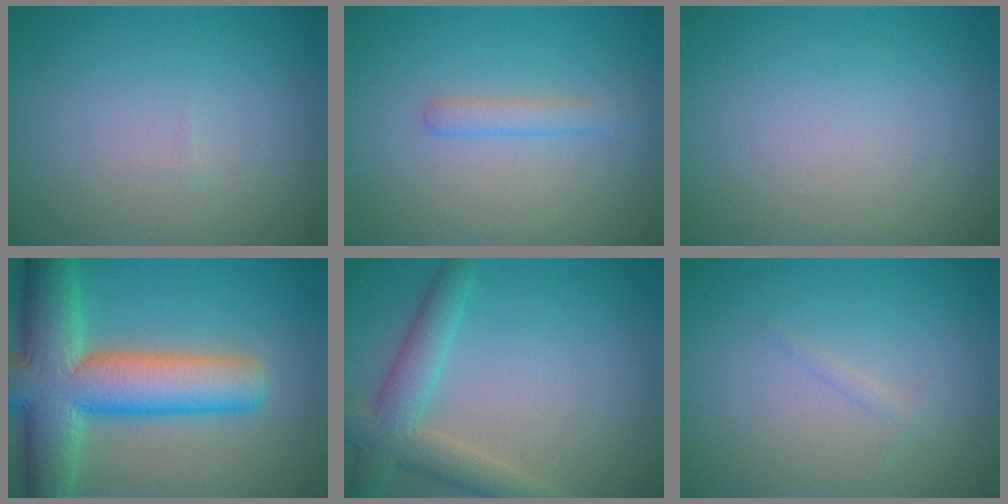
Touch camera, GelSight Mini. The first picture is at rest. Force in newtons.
{"total": 1.7, "press": 1.7, "slide": 0.1}
{"total": 0.0}
{"total": 12.2, "press": 12.2, "slide": 0.6}
{"total": 4.7, "press": 4.7, "slide": 0.4}
{"total": 0.7, "press": 0.7, "slide": 0.1}